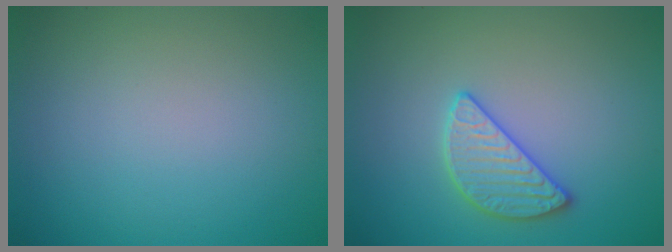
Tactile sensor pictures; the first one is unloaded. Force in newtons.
{"total": 2.8, "press": 2.8, "slide": 0.1}